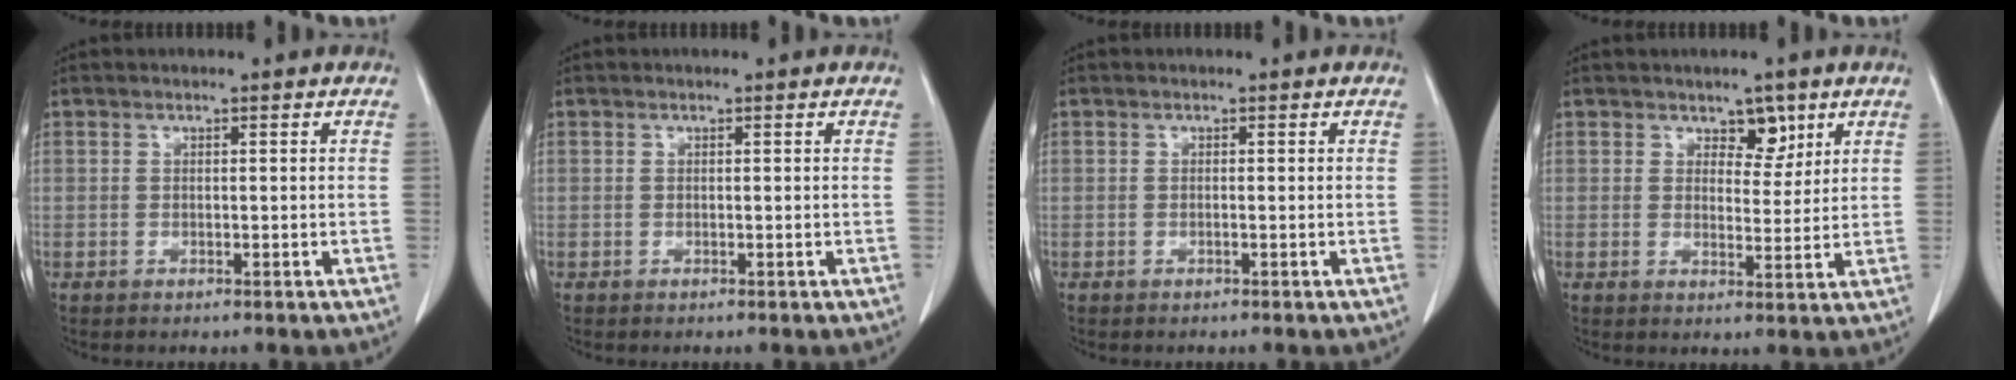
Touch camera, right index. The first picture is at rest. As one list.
[{"total": 0.0}, {"total": 0.0}, {"total": 3.9, "force": [2.5, 2.2, 2.0], "torque": [-0.018, -0.003, 0.039]}]